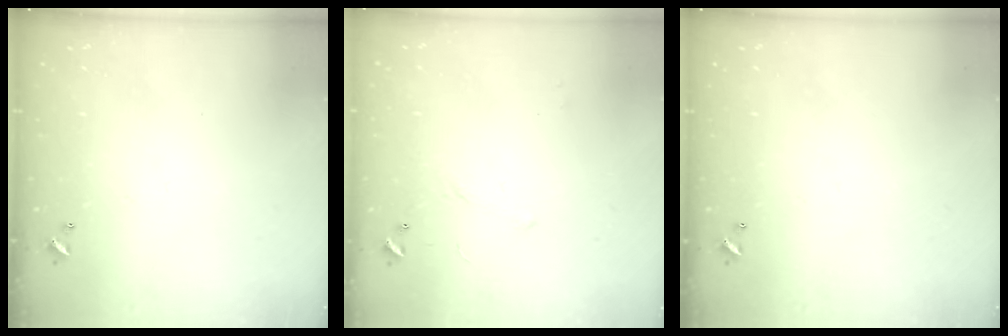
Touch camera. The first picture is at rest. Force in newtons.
{"total": 6.4, "press": 6.3, "slide": 0.7}
{"total": 0.0}